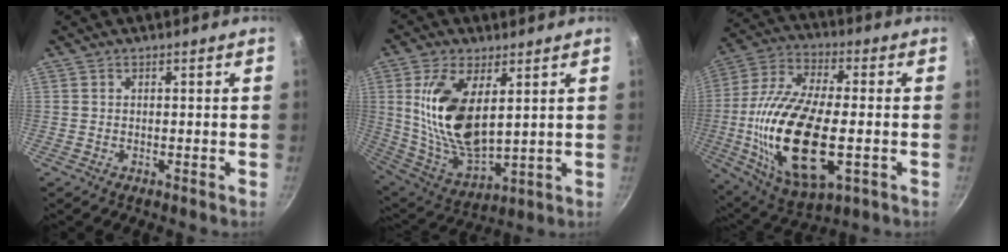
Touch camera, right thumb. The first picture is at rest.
{"total": 17.2, "force": [4.2, 8.2, 14.6], "torque": [-0.275, -0.023, 0.097]}
{"total": 24.1, "force": [-3.7, 10.7, 21.3], "torque": [-0.433, 0.002, -0.052]}